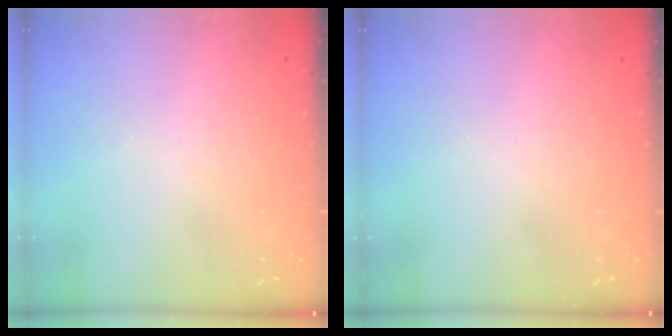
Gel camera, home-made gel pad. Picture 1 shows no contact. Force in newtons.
{"total": 0.0}